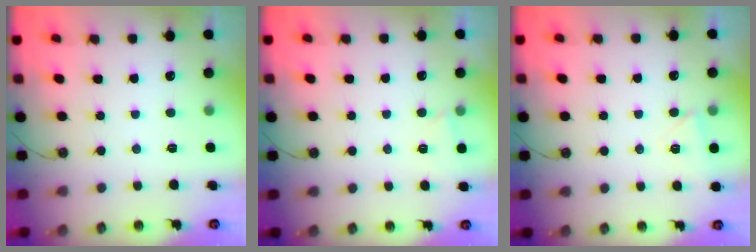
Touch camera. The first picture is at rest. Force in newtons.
{"total": 1.7, "press": 1.6, "slide": 0.4}
{"total": 4.2, "press": 3.5, "slide": 2.4}